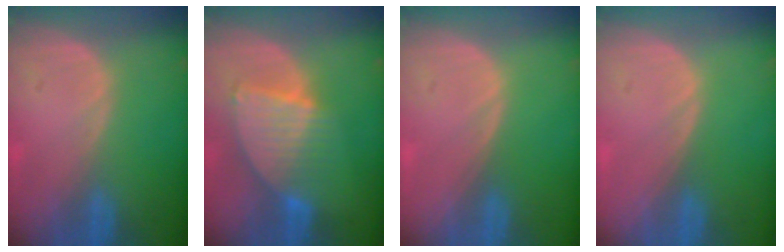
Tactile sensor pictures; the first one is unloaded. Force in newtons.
{"total": 7.6, "press": 6.9, "slide": 3.3}
{"total": 0.0}
{"total": 0.0}